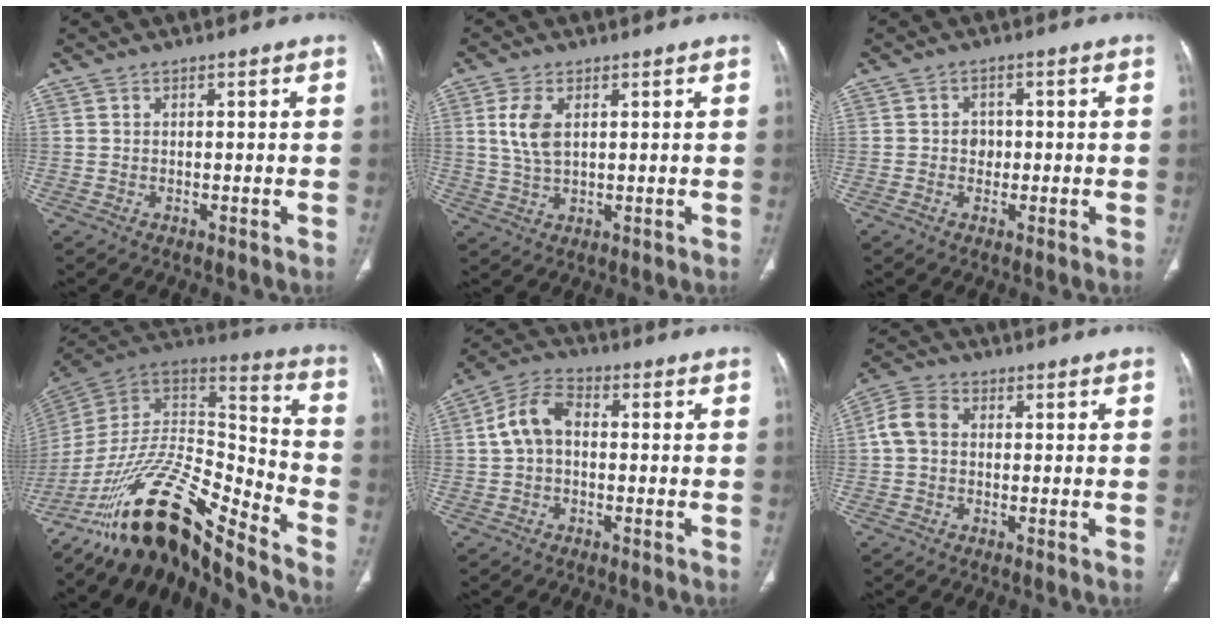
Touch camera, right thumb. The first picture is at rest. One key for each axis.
{"total": 6.1, "fx": 1.6, "fy": 3.3, "fz": 4.9, "tx": -0.109, "ty": -0.001, "tz": 0.034}
{"total": 2.2, "fx": -0.2, "fy": 2.0, "fz": 1.0, "tx": 0.005, "ty": 0.008, "tz": -0.007}
{"total": 21.8, "fx": -16.7, "fy": 5.3, "fz": 13.0, "tx": -0.221, "ty": 0.097, "tz": -0.297}
{"total": 7.5, "fx": 0.1, "fy": 4.9, "fz": 5.7, "tx": -0.106, "ty": 0.025, "tz": -0.007}
{"total": 5.4, "fx": 0.2, "fy": 4.2, "fz": 3.4, "tx": -0.068, "ty": 0.019, "tz": -0.003}